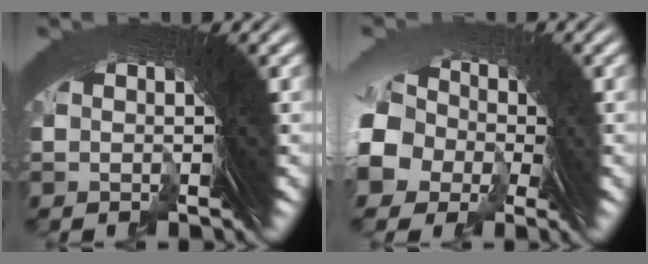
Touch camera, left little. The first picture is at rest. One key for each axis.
{"total": 6.4, "fx": -1.3, "fy": 5.5, "fz": 3.0, "tx": -0.104, "ty": -0.034, "tz": -0.009}